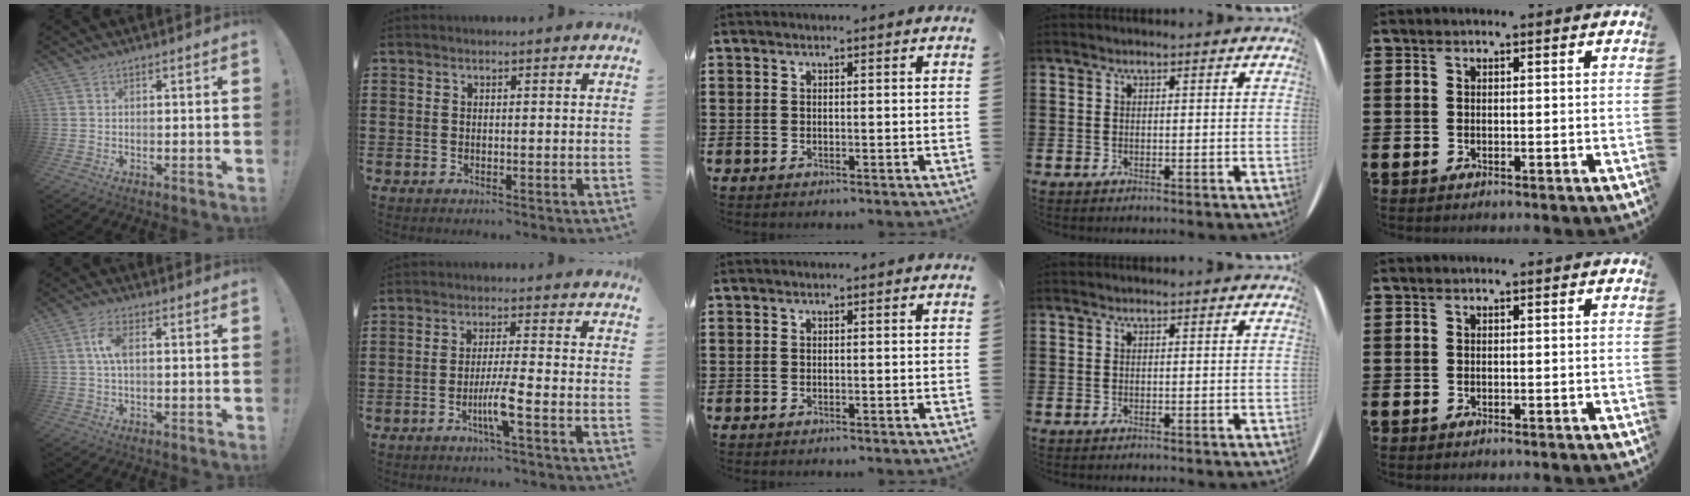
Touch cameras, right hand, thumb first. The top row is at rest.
{"thumb": {"total": 5.7, "force": [0.7, 2.7, 5.0], "torque": [-0.095, 0.005, 0.010]}, "index": {"total": 4.8, "force": [-2.2, -0.2, 4.3], "torque": [-0.086, -0.017, -0.043]}}